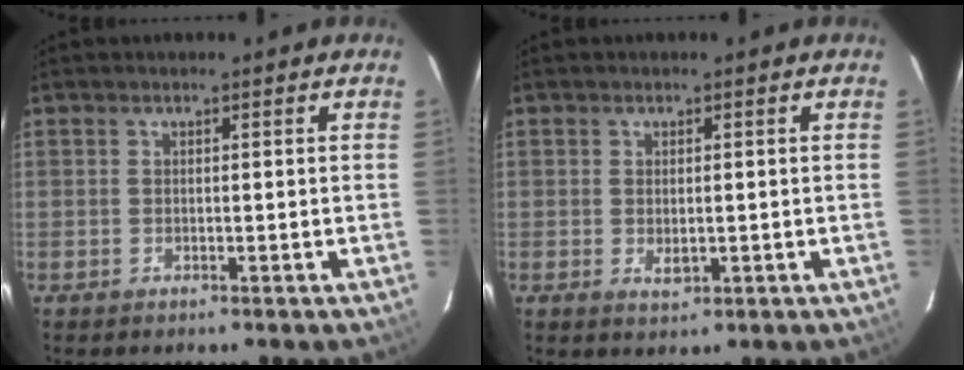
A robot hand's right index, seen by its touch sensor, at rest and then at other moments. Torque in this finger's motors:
{"motor_torque": [0.29, 0.13, 0.17, 0.02]}